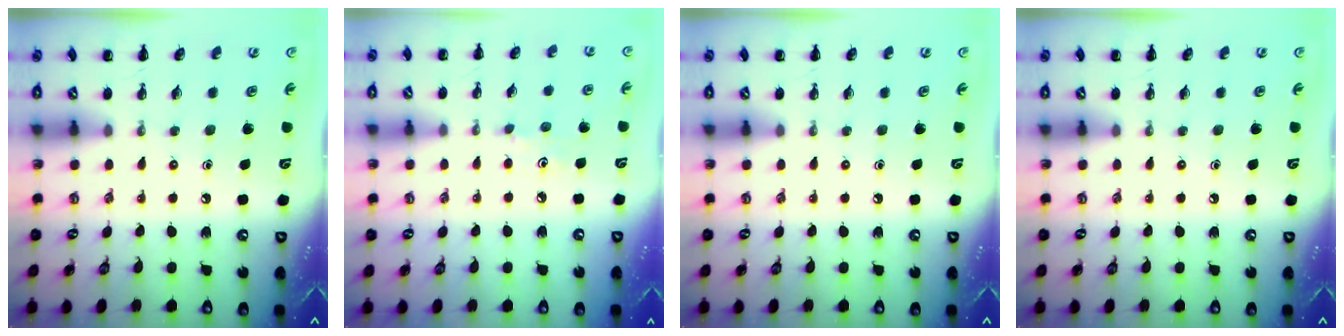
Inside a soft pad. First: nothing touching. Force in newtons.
{"total": 4.8, "press": 4.6, "slide": 1.3}
{"total": 0.0}
{"total": 0.0}